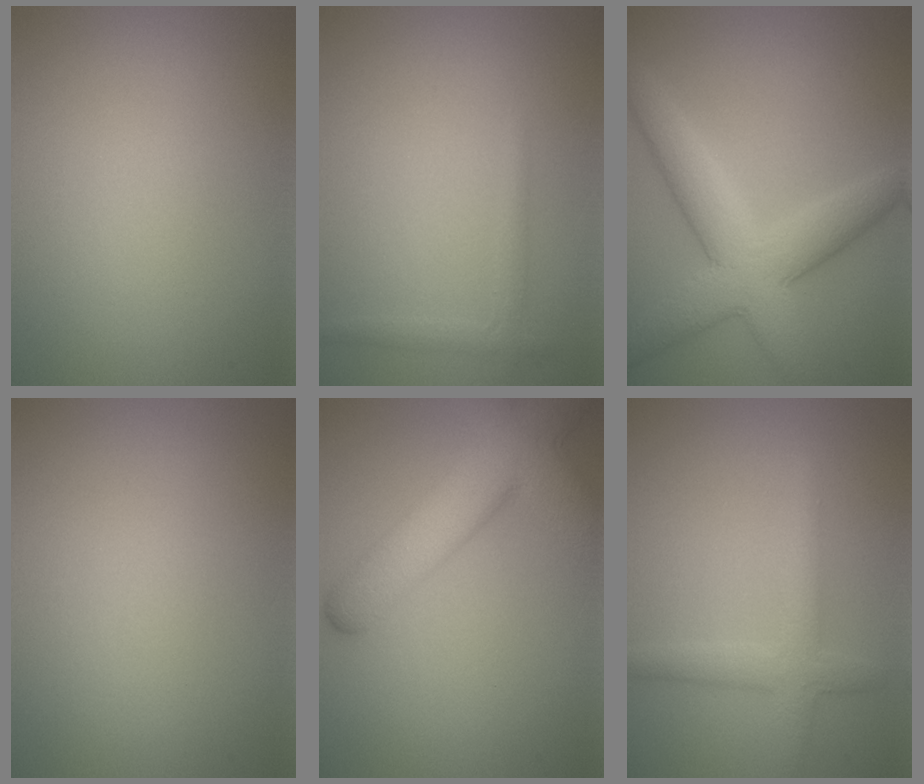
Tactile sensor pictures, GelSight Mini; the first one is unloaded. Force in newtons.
{"total": 1.3, "press": 1.3, "slide": 0.1}
{"total": 6.8, "press": 6.8, "slide": 0.3}
{"total": 0.0}
{"total": 7.9, "press": 7.9, "slide": 0.4}
{"total": 2.8, "press": 2.8, "slide": 0.1}